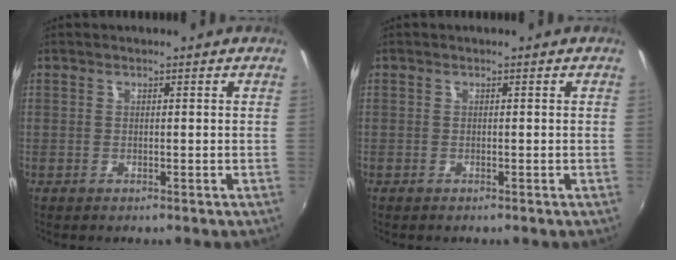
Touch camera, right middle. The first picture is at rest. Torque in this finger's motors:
{"motor_torque": [-0.37, 0.00, -0.04, 0.00]}